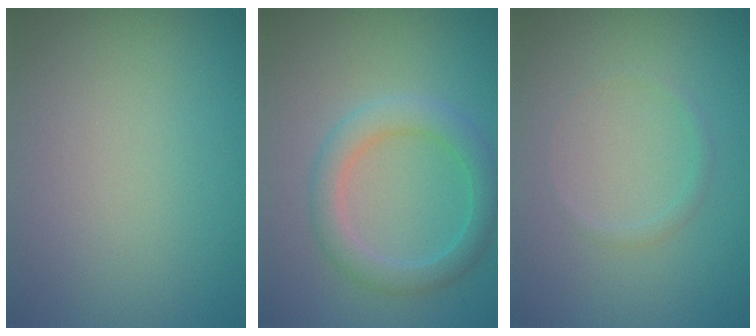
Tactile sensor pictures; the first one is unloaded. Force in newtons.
{"total": 2.2, "press": 2.2, "slide": 0.3}
{"total": 0.7, "press": 0.7, "slide": 0.0}